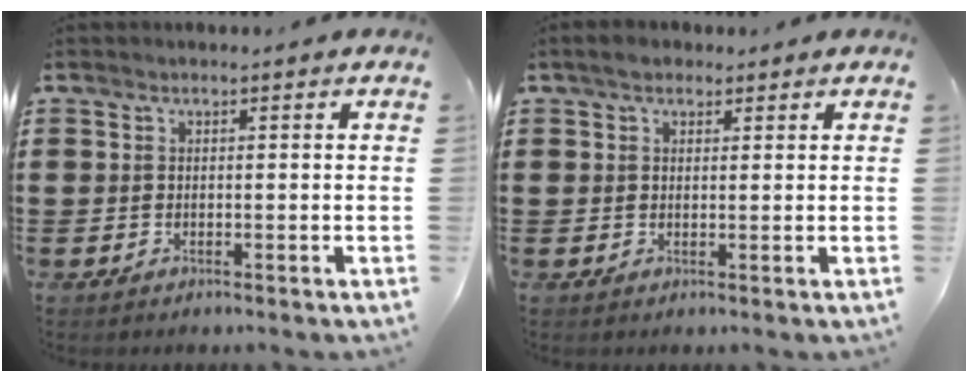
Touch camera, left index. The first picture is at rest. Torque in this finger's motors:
{"motor_torque": [0.36, -0.42, 0.08, 0.01]}